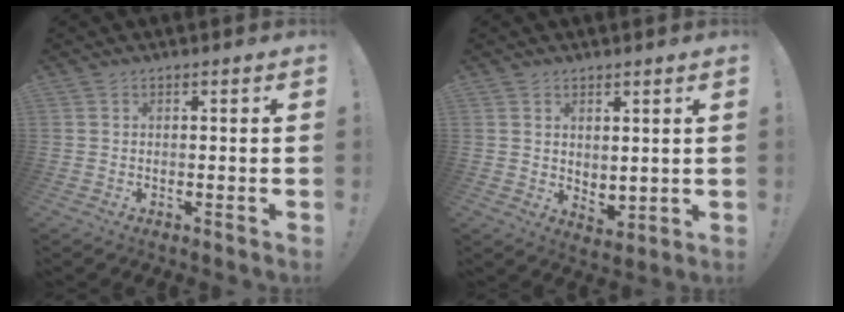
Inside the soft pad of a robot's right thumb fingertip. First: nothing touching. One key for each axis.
{"total": 3.7, "fx": 1.8, "fy": 2.5, "fz": 2.0, "tx": -0.011, "ty": -0.021, "tz": 0.033}